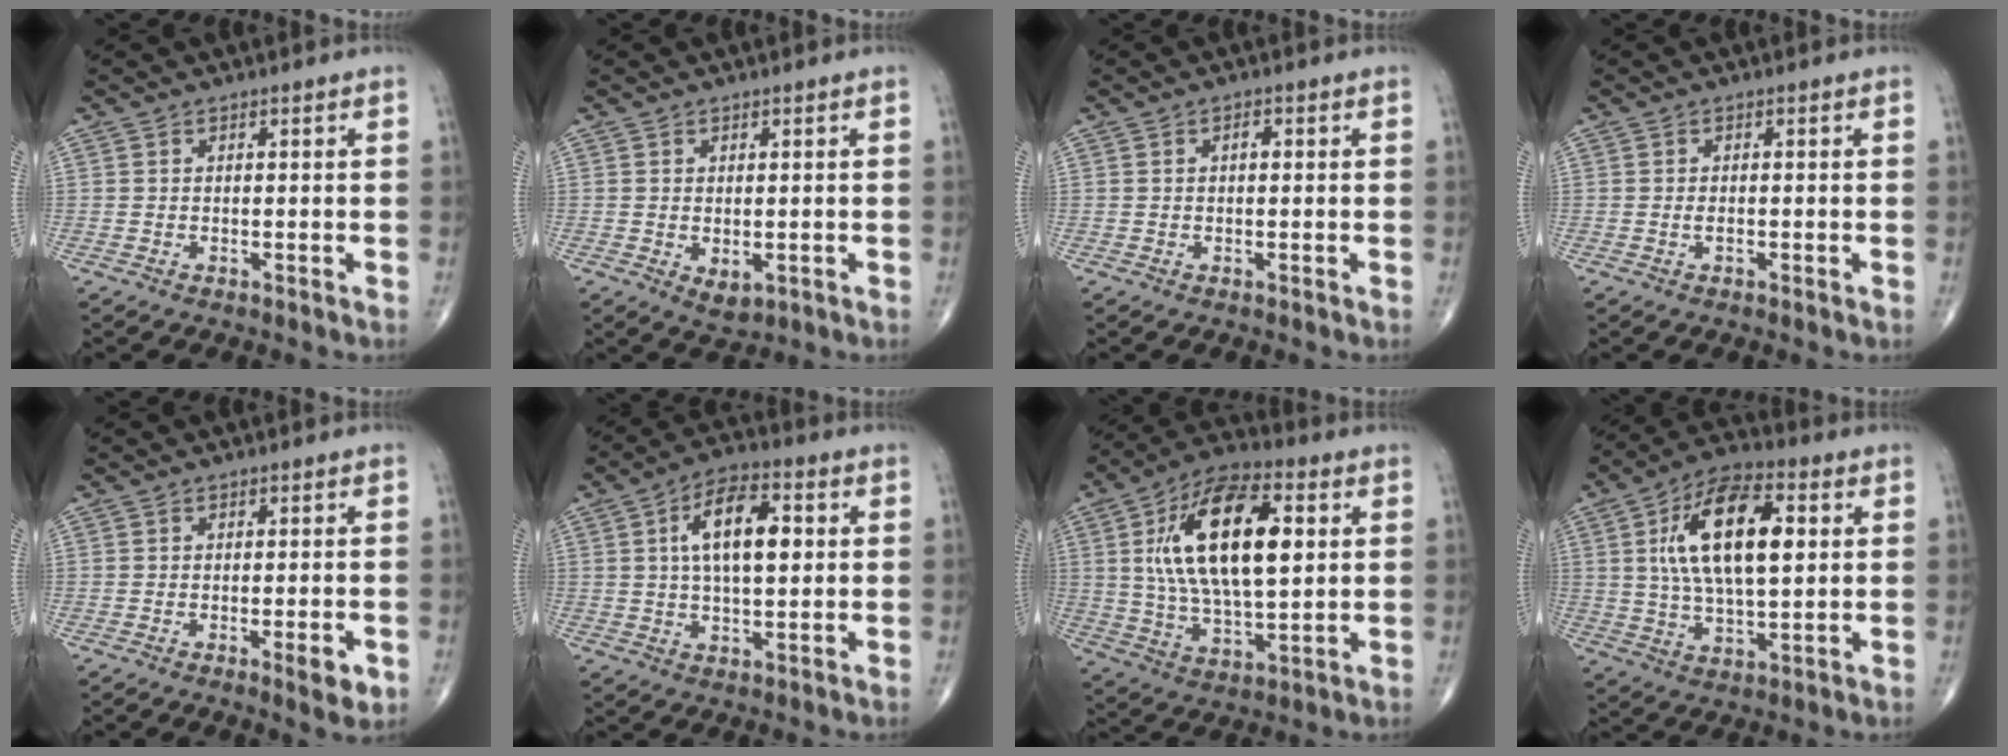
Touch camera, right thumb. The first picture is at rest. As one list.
[{"total": 3.0, "force": [-0.5, 1.9, 2.3], "torque": [-0.030, -0.005, 0.003]}, {"total": 1.1, "force": [0.1, 0.6, 0.9], "torque": [-0.010, 0.003, -0.001]}, {"total": 1.1, "force": [-0.3, 0.5, 0.9], "torque": [-0.017, 0.000, -0.006]}, {"total": 4.2, "force": [-1.5, 1.2, 3.7], "torque": [-0.044, -0.005, -0.016]}, {"total": 12.1, "force": [2.3, 5.7, 10.4], "torque": [-0.162, 0.011, 0.034]}, {"total": 22.4, "force": [4.6, 10.4, 19.2], "torque": [-0.329, 0.000, 0.076]}, {"total": 18.3, "force": [3.8, 8.5, 15.7], "torque": [-0.265, 0.007, 0.065]}]